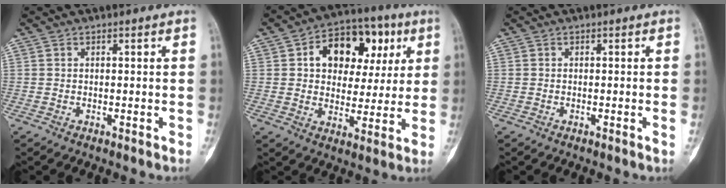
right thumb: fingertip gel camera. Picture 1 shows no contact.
{"total": 16.0, "force": [5.0, 10.9, 10.5], "torque": [-0.101, 0.013, 0.075]}
{"total": 0.7, "force": [-0.1, -0.2, 0.7], "torque": [-0.010, 0.003, -0.001]}